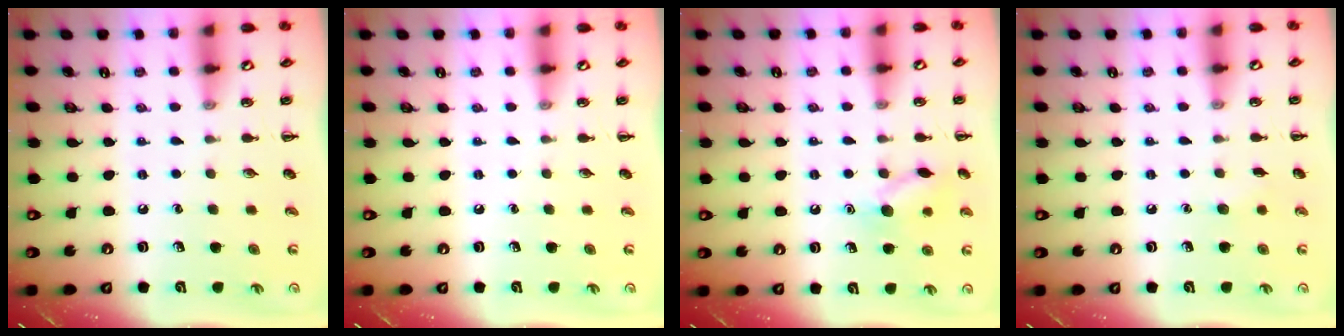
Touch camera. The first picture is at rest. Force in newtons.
{"total": 0.0}
{"total": 9.8, "press": 9.8, "slide": 0.5}
{"total": 4.0, "press": 3.8, "slide": 1.0}